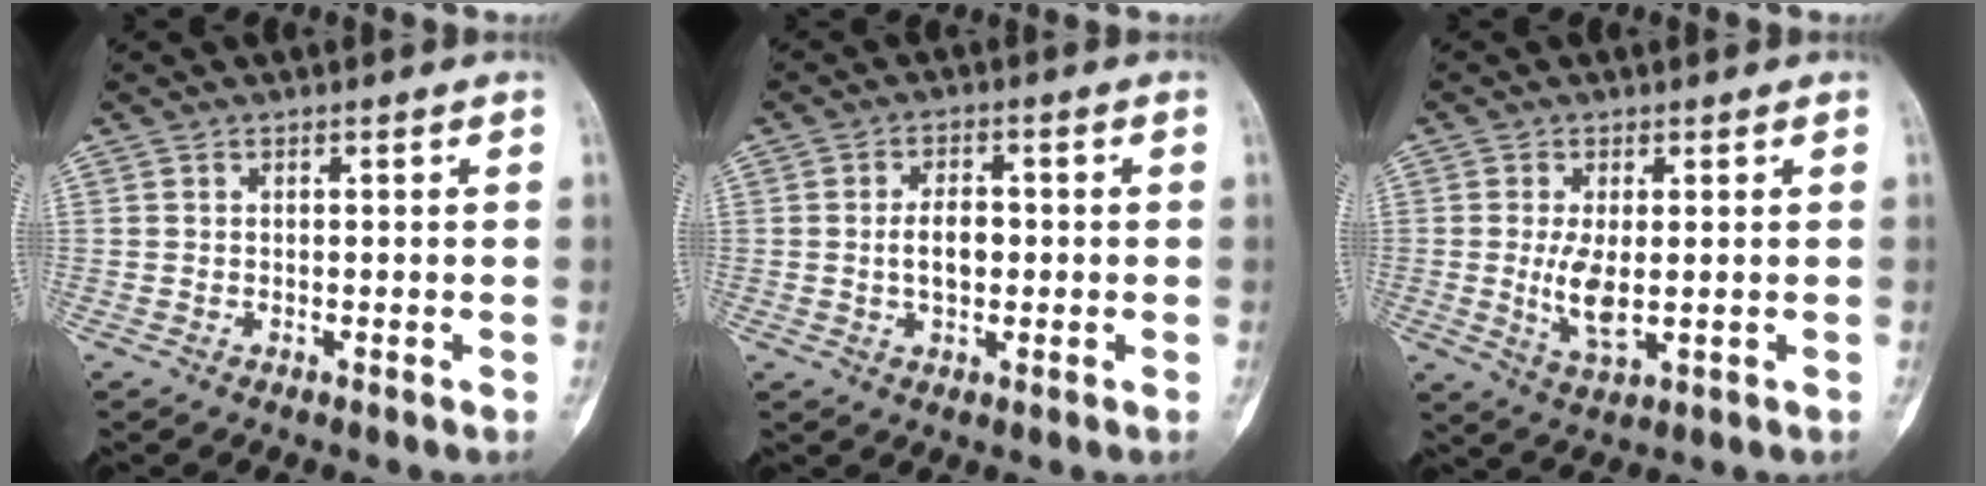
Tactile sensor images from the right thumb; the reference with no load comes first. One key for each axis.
{"total": 5.1, "fx": -0.1, "fy": 3.0, "fz": 4.1, "tx": -0.063, "ty": 0.007, "tz": -0.004}
{"total": 5.8, "fx": -0.1, "fy": 2.3, "fz": 5.3, "tx": -0.105, "ty": -0.016, "tz": 0.005}